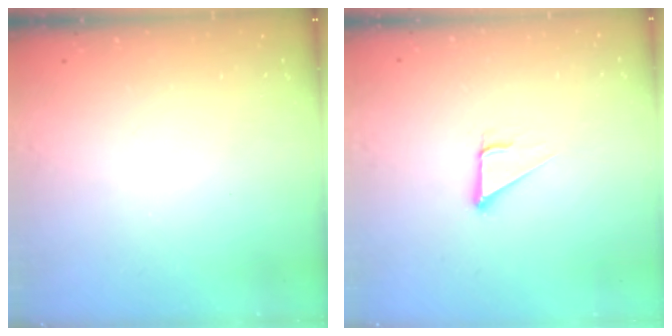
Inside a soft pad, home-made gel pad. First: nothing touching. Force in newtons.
{"total": 2.9, "press": 2.8, "slide": 0.2}